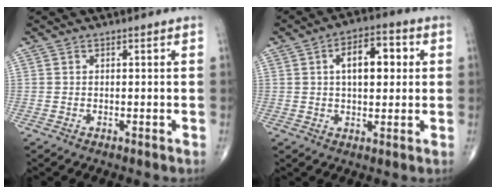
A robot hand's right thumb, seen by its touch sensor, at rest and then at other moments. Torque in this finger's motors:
{"motor_torque": [1.28, 3.72, 1.32, 0.46, 0.13]}